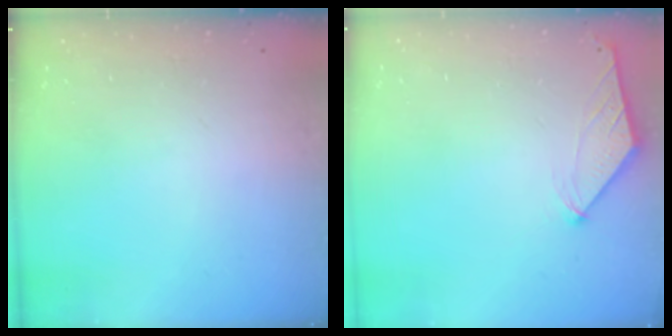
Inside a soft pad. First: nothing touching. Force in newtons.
{"total": 0.5, "press": 0.4, "slide": 0.3}